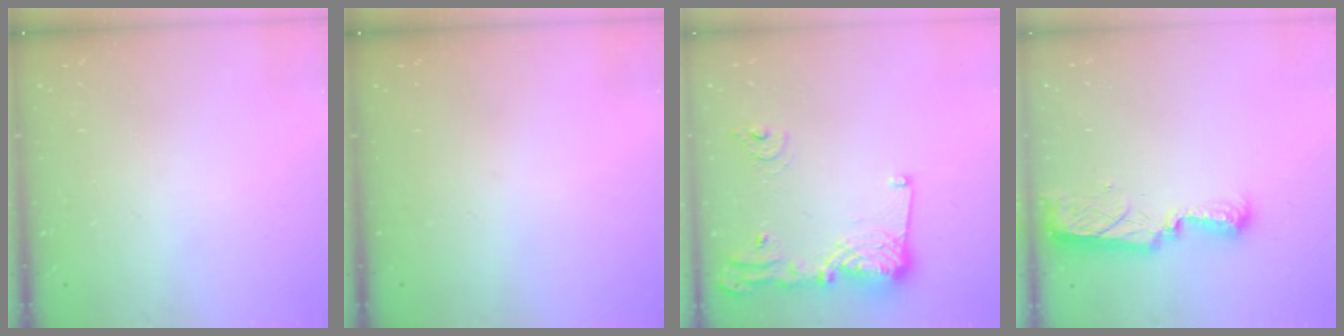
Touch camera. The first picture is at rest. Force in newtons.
{"total": 0.0}
{"total": 15.0, "press": 14.9, "slide": 1.6}
{"total": 7.9, "press": 7.9, "slide": 0.9}